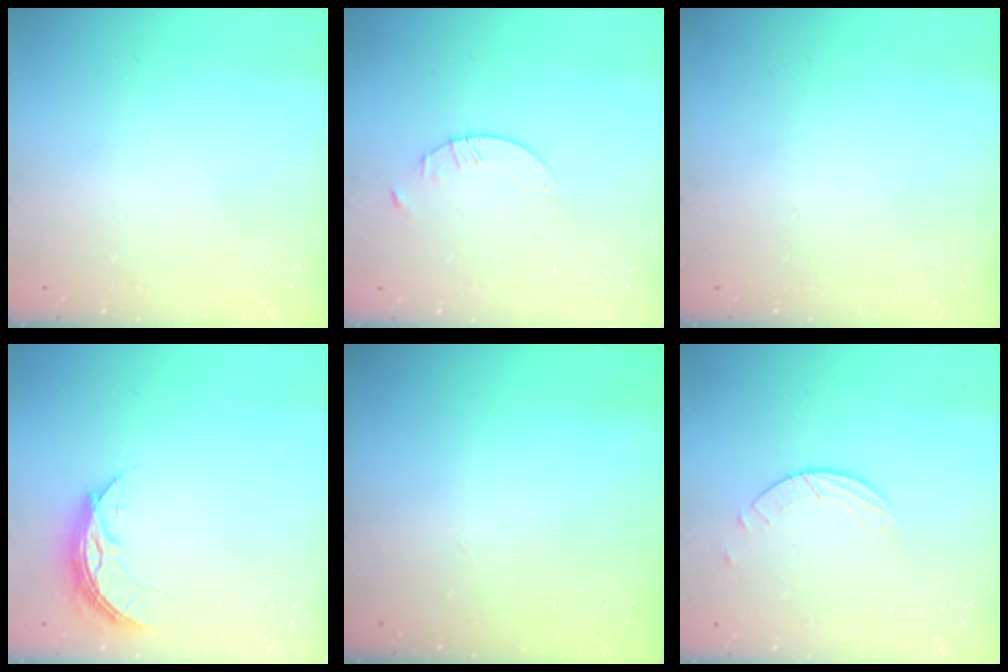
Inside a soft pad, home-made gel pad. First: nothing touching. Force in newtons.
{"total": 1.6, "press": 1.6, "slide": 0.2}
{"total": 0.0}
{"total": 6.1, "press": 6.1, "slide": 0.4}
{"total": 0.0}
{"total": 1.7, "press": 1.7, "slide": 0.2}